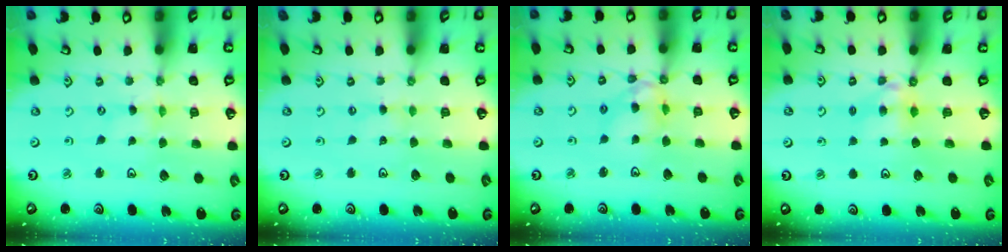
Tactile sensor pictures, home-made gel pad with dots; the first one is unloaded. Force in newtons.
{"total": 1.4, "press": 1.4, "slide": 0.2}
{"total": 10.6, "press": 10.6, "slide": 1.1}
{"total": 5.7, "press": 5.6, "slide": 0.6}